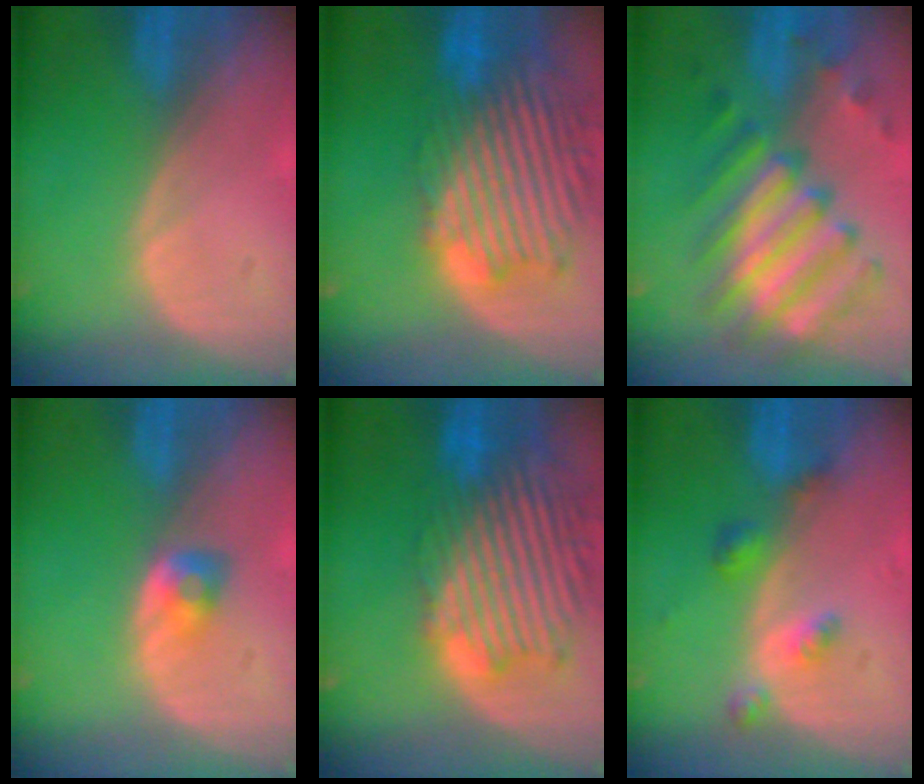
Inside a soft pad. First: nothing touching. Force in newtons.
{"total": 14.0, "press": 11.9, "slide": 7.2}
{"total": 10.5, "press": 10.1, "slide": 2.8}
{"total": 2.8, "press": 2.5, "slide": 1.3}
{"total": 14.0, "press": 11.9, "slide": 7.2}
{"total": 4.2, "press": 3.9, "slide": 1.6}